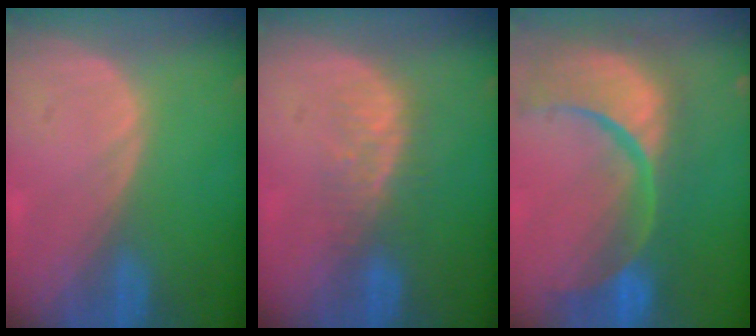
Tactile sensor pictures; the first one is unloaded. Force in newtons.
{"total": 4.5, "press": 4.2, "slide": 1.7}
{"total": 14.6, "press": 11.6, "slide": 8.9}